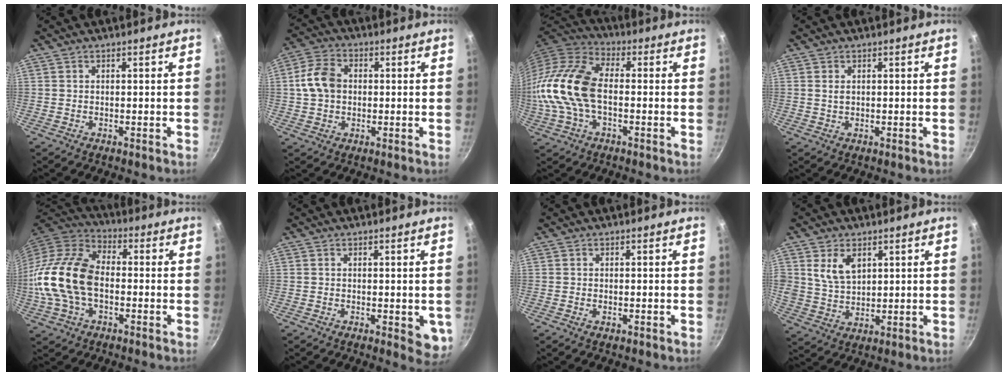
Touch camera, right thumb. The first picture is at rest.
{"total": 8.5, "force": [0.5, 6.5, 5.5], "torque": [-0.089, 0.015, 0.000]}
{"total": 16.4, "force": [-1.2, 9.6, 13.2], "torque": [-0.252, 0.032, -0.036]}
{"total": 1.5, "force": [0.4, 1.0, 1.1], "torque": [-0.019, 0.000, 0.006]}
{"total": 18.5, "force": [-1.9, 11.8, 14.1], "torque": [-0.260, 0.034, -0.049]}
{"total": 4.7, "force": [-0.6, 2.2, 4.1], "torque": [-0.039, -0.008, -0.005]}
{"total": 0.8, "force": [-0.2, 0.5, 0.6], "torque": [-0.010, 0.000, -0.004]}
{"total": 7.4, "force": [3.0, 5.1, 4.5], "torque": [-0.069, -0.019, 0.062]}